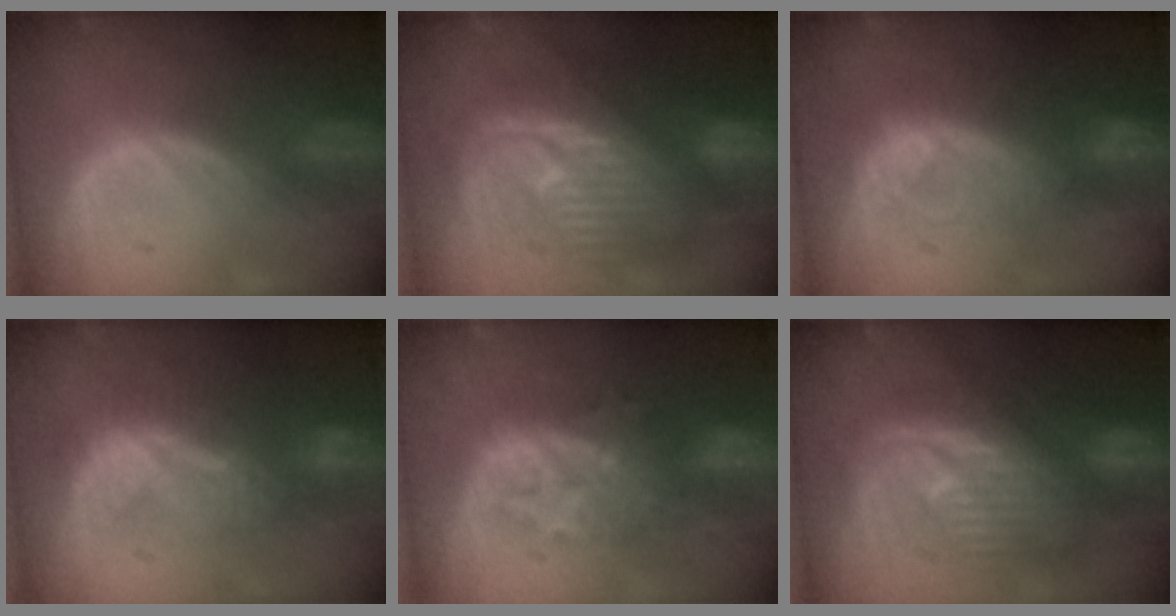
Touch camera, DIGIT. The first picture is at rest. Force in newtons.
{"total": 12.2, "press": 12.1, "slide": 1.2}
{"total": 8.1, "press": 7.5, "slide": 3.1}
{"total": 7.8, "press": 7.5, "slide": 2.0}
{"total": 7.8, "press": 7.6, "slide": 1.7}
{"total": 11.1, "press": 11.1, "slide": 1.1}